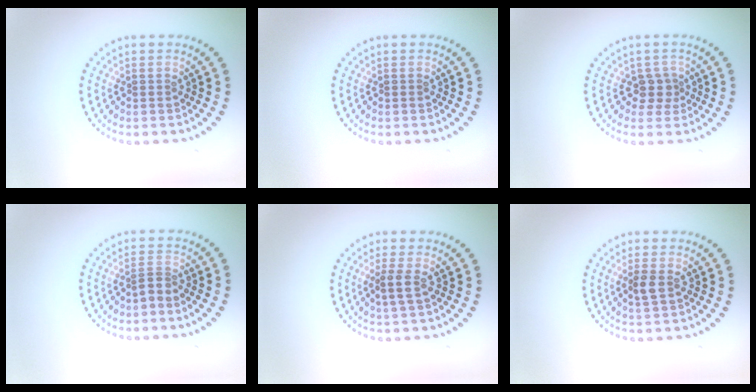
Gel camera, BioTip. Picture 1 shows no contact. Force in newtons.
{"total": 0.0}
{"total": 1.9, "press": 1.5, "slide": 1.1}
{"total": 1.2, "press": 0.8, "slide": 0.9}
{"total": 1.7, "press": 1.4, "slide": 1.0}
{"total": 1.5, "press": 1.5, "slide": 0.4}